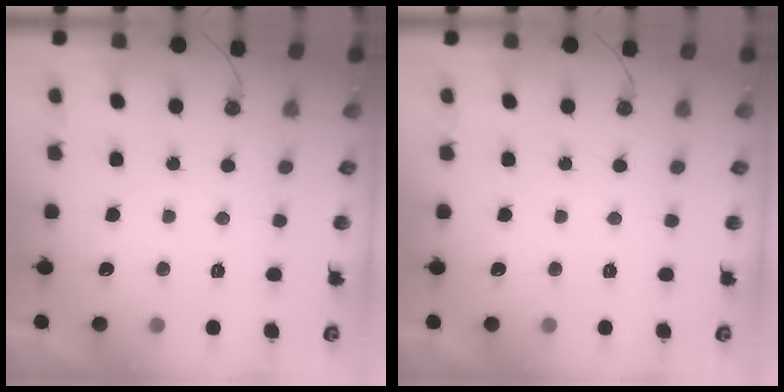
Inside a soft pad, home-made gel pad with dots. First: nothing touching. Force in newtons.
{"total": 0.0}